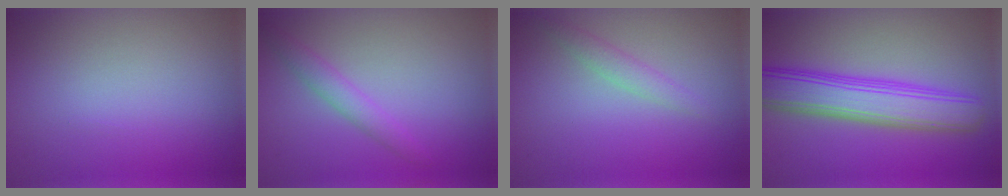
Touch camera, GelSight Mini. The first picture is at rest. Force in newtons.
{"total": 2.0, "press": 2.0, "slide": 0.1}
{"total": 1.0, "press": 1.0, "slide": 0.1}
{"total": 7.6, "press": 7.6, "slide": 0.2}